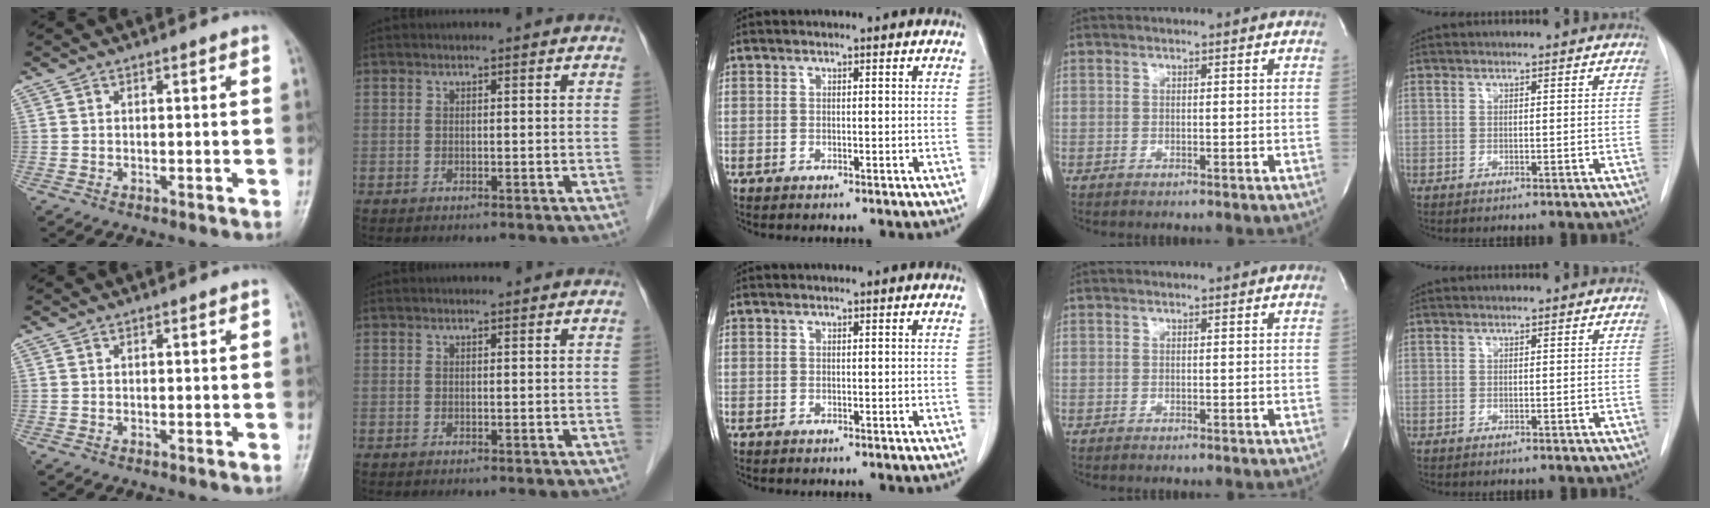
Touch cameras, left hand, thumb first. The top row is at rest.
{}